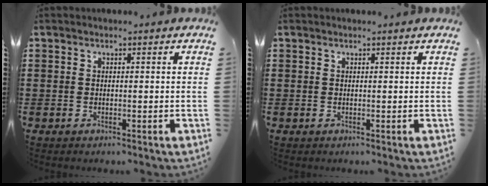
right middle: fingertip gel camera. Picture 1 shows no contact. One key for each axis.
{"total": 0.0}